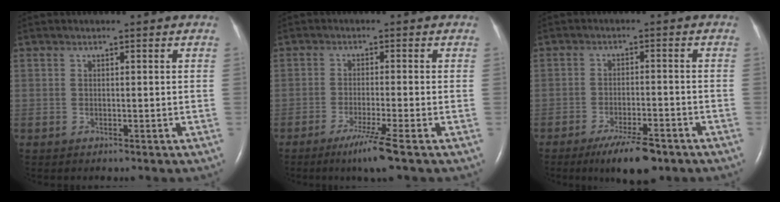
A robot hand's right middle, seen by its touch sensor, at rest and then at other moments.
{"total": 5.1, "force": [-3.1, -1.2, 3.9], "torque": [-0.074, -0.019, -0.060]}
{"total": 7.6, "force": [-5.3, 1.5, 5.2], "torque": [-0.089, -0.013, -0.083]}